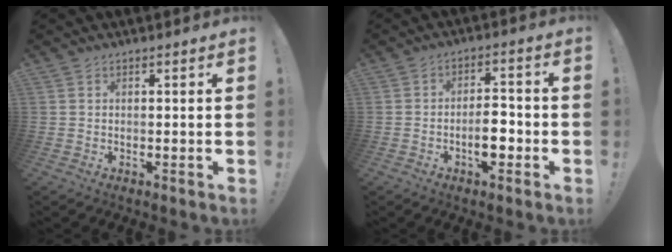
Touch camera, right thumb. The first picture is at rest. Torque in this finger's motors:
{"motor_torque": [1.13, 0.91, 0.76, -0.46, 0.00]}